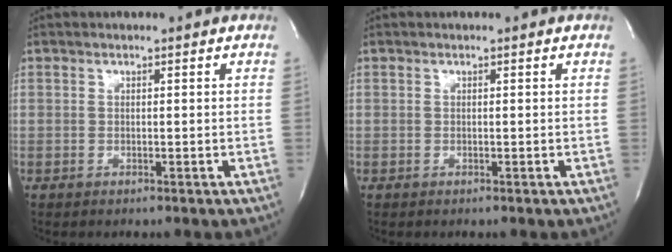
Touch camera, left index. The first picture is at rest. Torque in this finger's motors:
{"motor_torque": [-0.02, 0.02, 0.00, 0.00]}